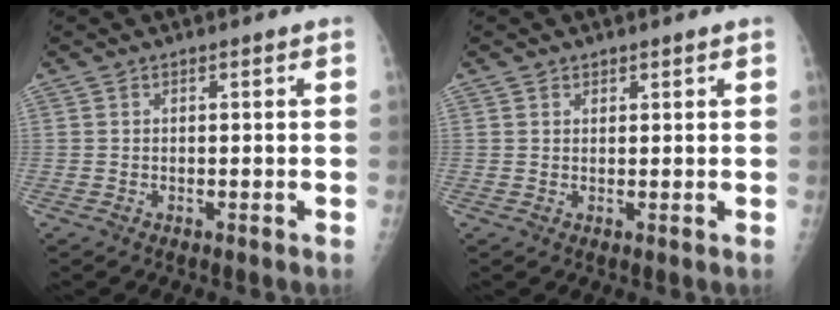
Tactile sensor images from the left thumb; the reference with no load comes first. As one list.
[{"total": 1.0, "force": [0.7, 0.7, -0.2], "torque": [0.020, -0.002, 0.004]}]